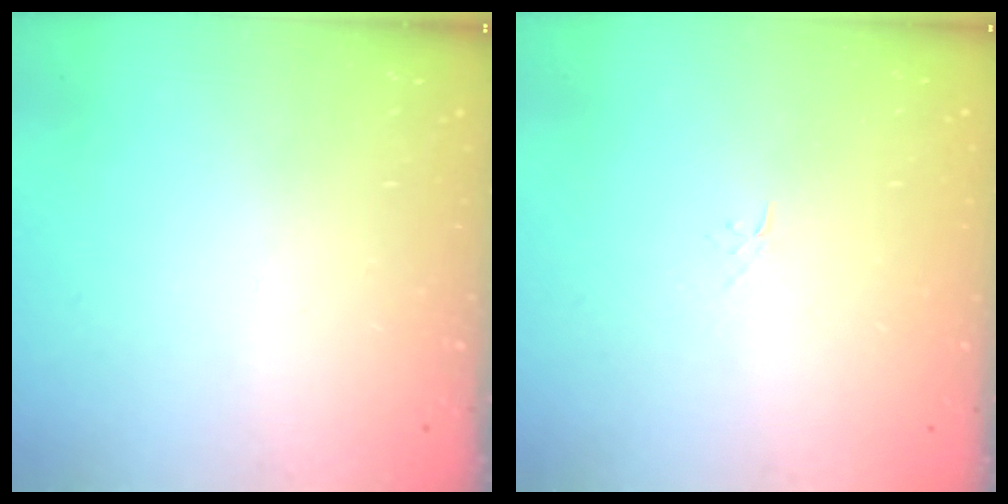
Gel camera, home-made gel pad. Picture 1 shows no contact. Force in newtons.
{"total": 4.0, "press": 4.0, "slide": 0.7}